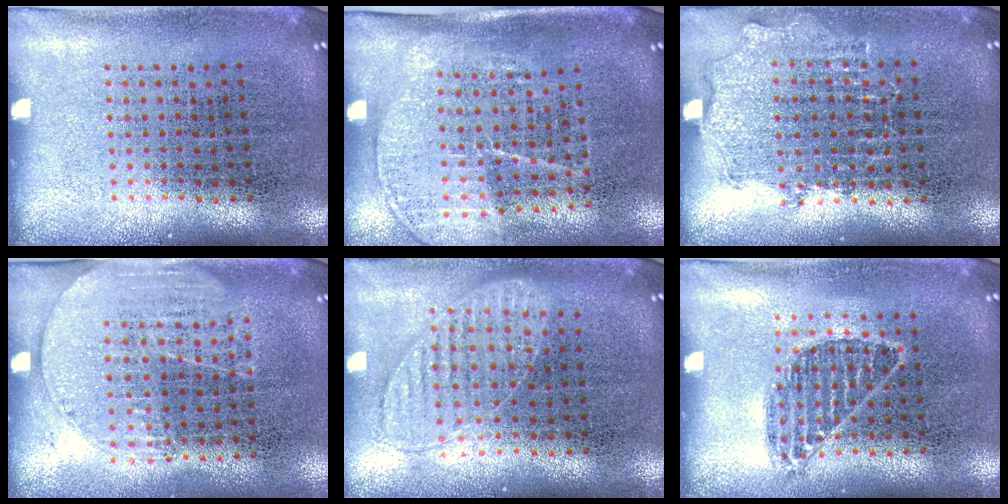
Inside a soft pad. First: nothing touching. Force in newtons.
{"total": 1.6, "press": 1.4, "slide": 0.9}
{"total": 0.8, "press": 0.8, "slide": 0.3}
{"total": 1.5, "press": 1.3, "slide": 0.7}
{"total": 0.9, "press": 0.9, "slide": 0.1}
{"total": 0.7, "press": 0.7, "slide": 0.2}